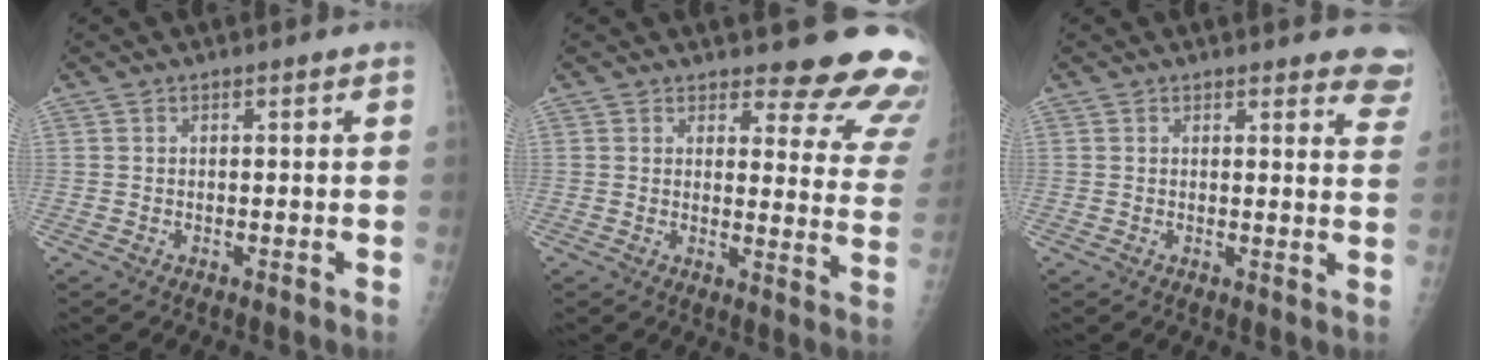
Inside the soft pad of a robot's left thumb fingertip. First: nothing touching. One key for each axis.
{"total": 16.2, "fx": 14.7, "fy": 4.7, "fz": 4.7, "tx": -0.001, "ty": -0.131, "tz": 0.143}
{"total": 7.2, "fx": 6.5, "fy": 2.1, "fz": 2.3, "tx": 0.014, "ty": -0.031, "tz": 0.044}